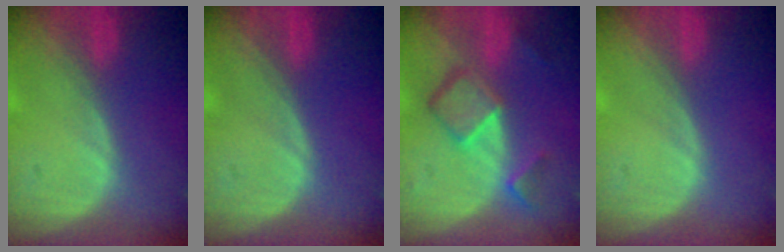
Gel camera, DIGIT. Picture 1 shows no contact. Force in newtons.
{"total": 0.0}
{"total": 6.9, "press": 5.9, "slide": 3.6}
{"total": 0.0}